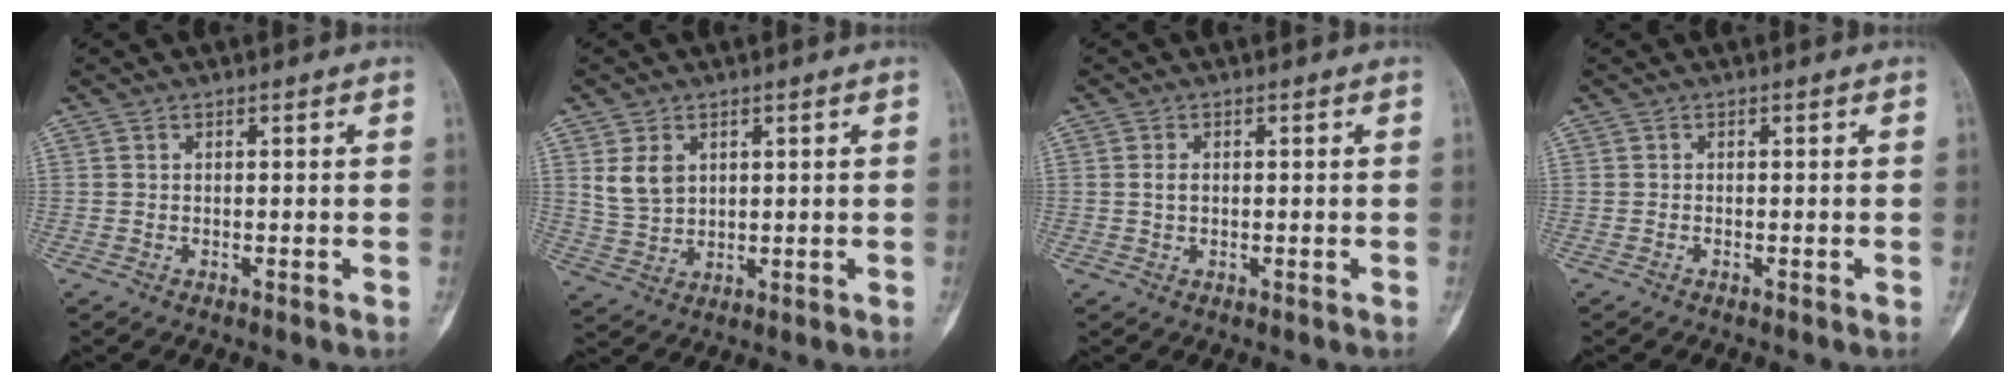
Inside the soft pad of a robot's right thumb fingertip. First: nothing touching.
{"total": 5.5, "force": [2.1, 4.0, 3.3], "torque": [-0.052, -0.010, 0.050]}
{"total": 1.3, "force": [0.0, 0.8, 1.0], "torque": [-0.013, 0.002, -0.001]}
{"total": 0.0}